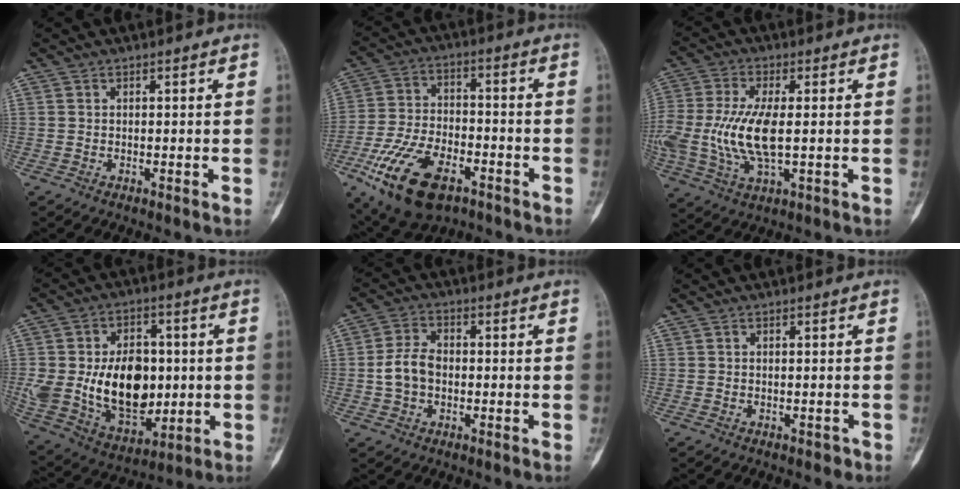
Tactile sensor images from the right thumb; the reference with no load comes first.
{"total": 17.8, "force": [-9.1, 9.2, 12.2], "torque": [-0.231, 0.030, -0.155]}
{"total": 13.7, "force": [-0.6, 5.7, 12.4], "torque": [-0.291, -0.007, -0.007]}
{"total": 21.8, "force": [-0.1, 14.8, 16.0], "torque": [-0.258, -0.001, 0.024]}
{"total": 6.4, "force": [-0.7, 4.6, 4.4], "torque": [-0.083, 0.019, -0.019]}
{"total": 0.9, "force": [-0.6, 0.6, 0.4], "torque": [-0.003, 0.005, -0.007]}